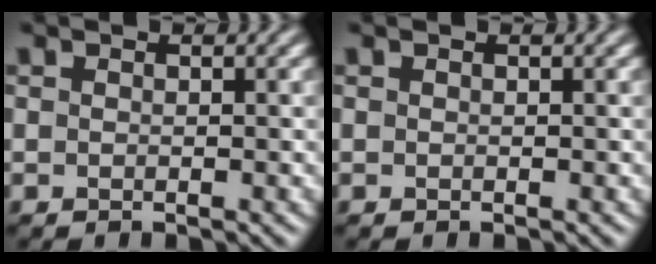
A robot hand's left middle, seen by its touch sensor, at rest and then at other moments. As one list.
[{"total": 0.0}]